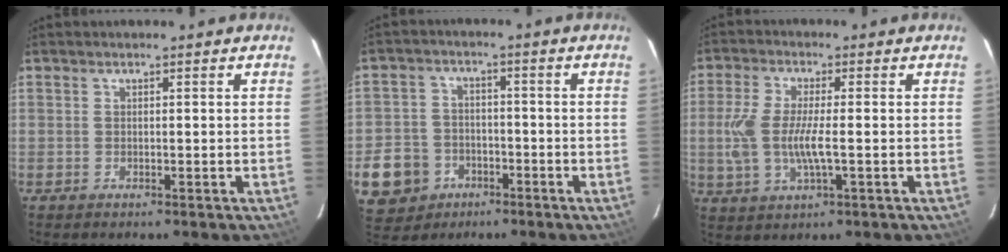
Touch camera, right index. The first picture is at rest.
{"total": 10.7, "force": [-4.7, 9.1, 3.1], "torque": [-0.103, 0.016, -0.064]}
{"total": 8.5, "force": [-1.1, 2.5, 8.1], "torque": [-0.173, -0.007, -0.022]}